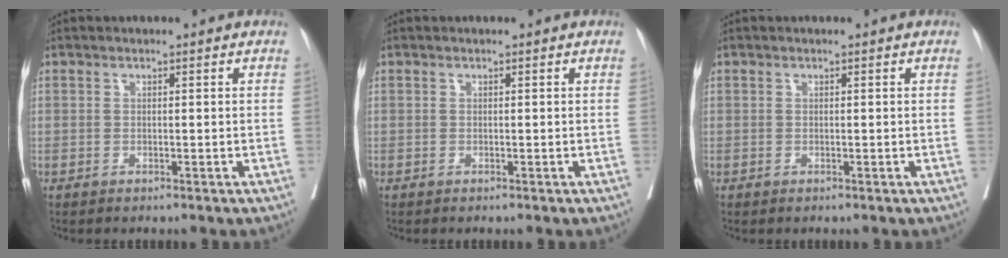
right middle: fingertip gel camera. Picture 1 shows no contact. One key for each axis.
{"total": 0.0}
{"total": 0.0}